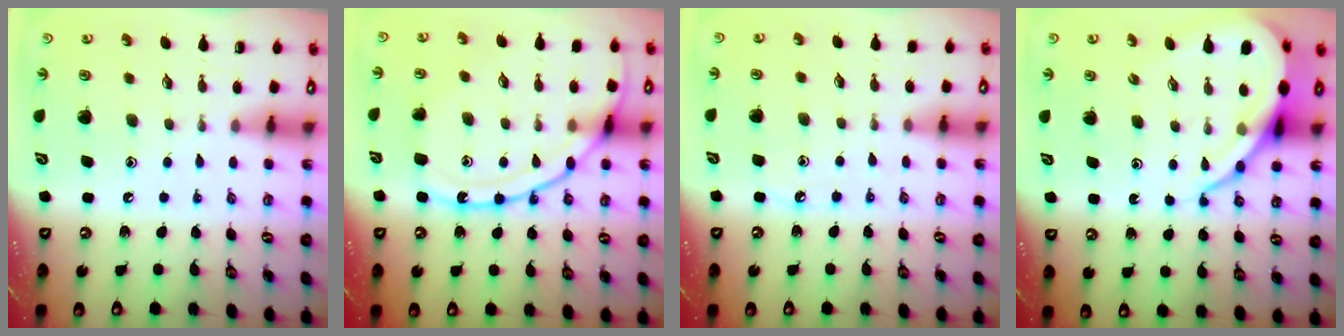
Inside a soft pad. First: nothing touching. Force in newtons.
{"total": 15.7, "press": 15.7, "slide": 1.3}
{"total": 3.5, "press": 3.4, "slide": 0.5}
{"total": 12.6, "press": 12.5, "slide": 1.2}